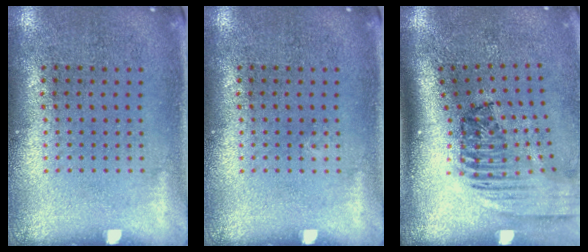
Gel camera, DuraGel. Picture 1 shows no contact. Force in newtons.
{"total": 0.0}
{"total": 2.4, "press": 1.5, "slide": 1.8}